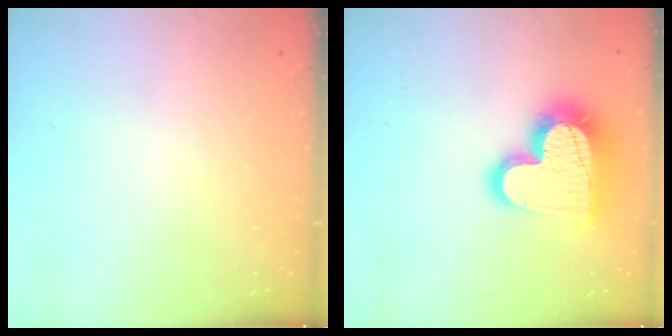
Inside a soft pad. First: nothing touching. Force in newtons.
{"total": 18.1, "press": 18.1, "slide": 1.4}